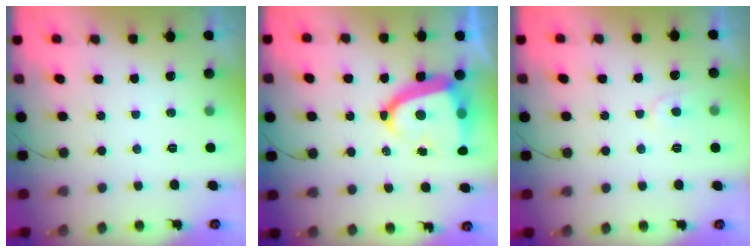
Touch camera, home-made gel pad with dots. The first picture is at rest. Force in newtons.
{"total": 14.5, "press": 14.5, "slide": 1.3}
{"total": 6.4, "press": 6.4, "slide": 0.4}